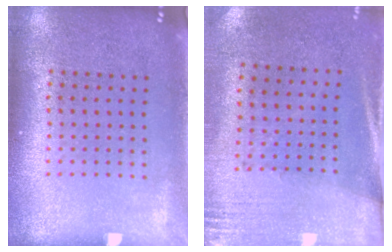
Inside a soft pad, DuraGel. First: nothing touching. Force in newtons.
{"total": 2.8, "press": 2.4, "slide": 1.4}